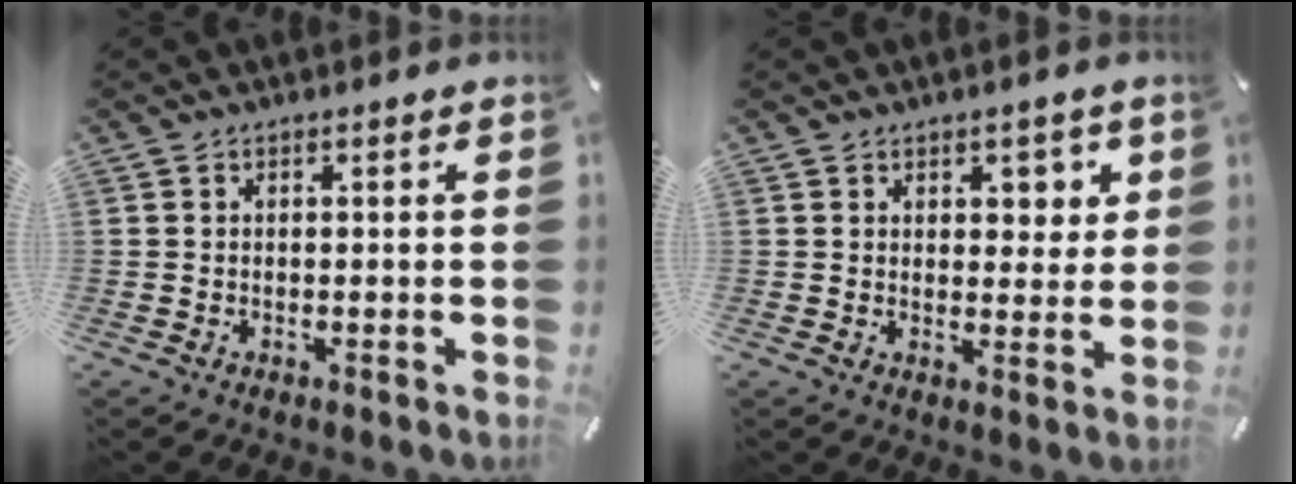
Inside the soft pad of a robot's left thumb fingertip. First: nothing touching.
{"total": 4.4, "force": [2.3, 3.1, 1.9], "torque": [-0.007, -0.010, 0.033]}